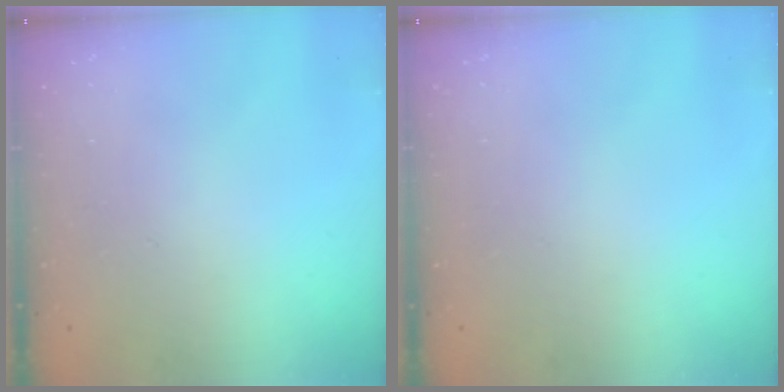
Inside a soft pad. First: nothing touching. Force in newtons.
{"total": 0.0}